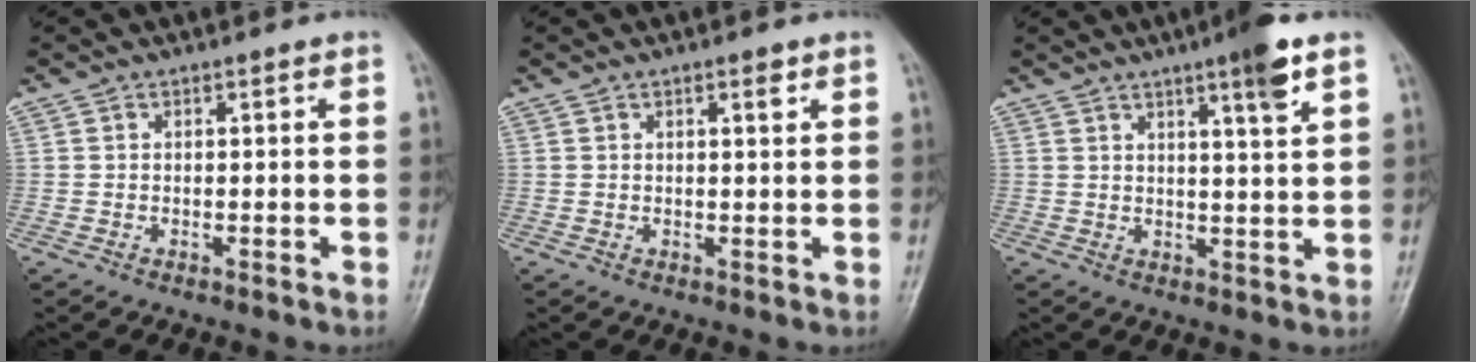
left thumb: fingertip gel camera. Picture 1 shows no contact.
{"total": 1.8, "force": [1.0, 0.5, 1.4], "torque": [-0.017, -0.004, 0.014]}
{"total": 6.9, "force": [4.0, 0.3, 5.6], "torque": [-0.084, -0.020, 0.061]}